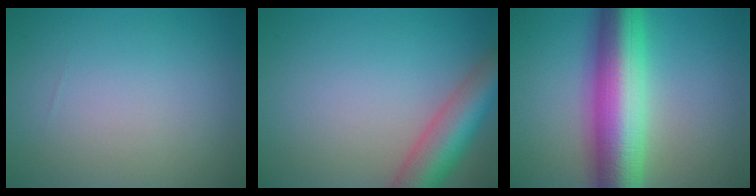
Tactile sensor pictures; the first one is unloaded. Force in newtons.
{"total": 6.8, "press": 6.8, "slide": 0.4}
{"total": 12.0, "press": 12.0, "slide": 0.1}